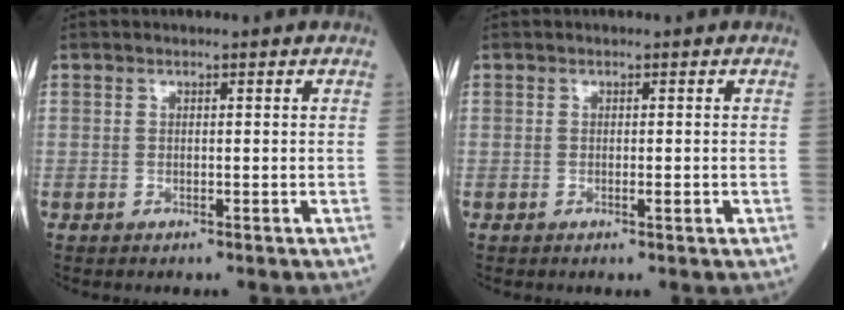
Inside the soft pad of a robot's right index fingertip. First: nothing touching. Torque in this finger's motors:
{"motor_torque": [0.26, -0.10, 0.15, 0.03]}